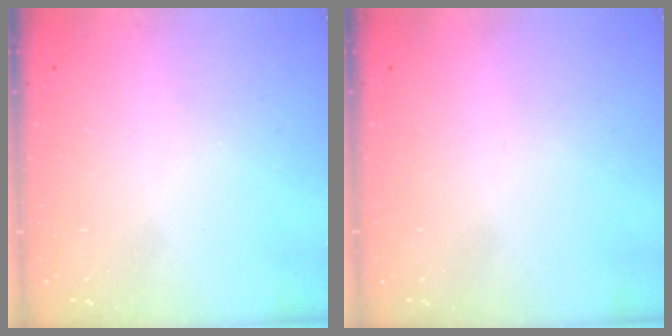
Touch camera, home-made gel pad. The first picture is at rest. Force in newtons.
{"total": 1.8, "press": 1.8, "slide": 0.1}